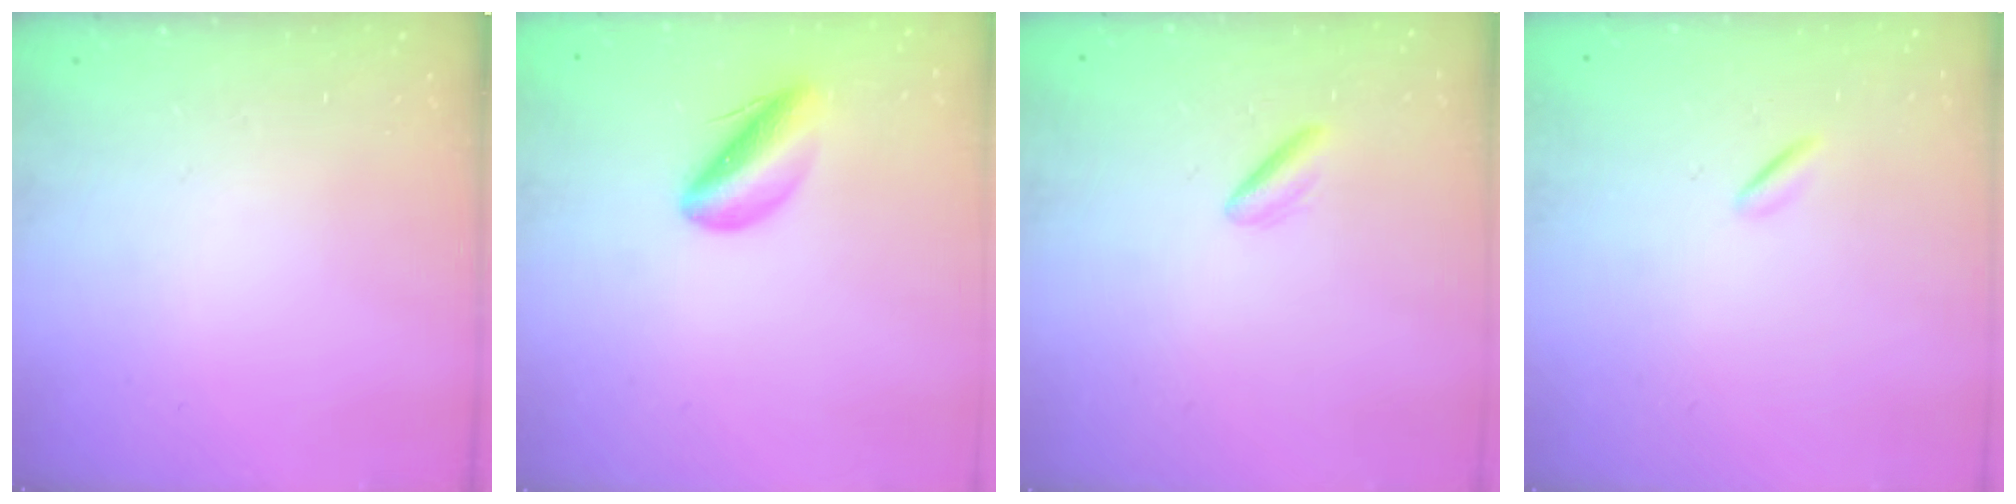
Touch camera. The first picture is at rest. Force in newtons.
{"total": 7.7, "press": 7.5, "slide": 1.8}
{"total": 2.9, "press": 2.7, "slide": 1.1}
{"total": 0.0}